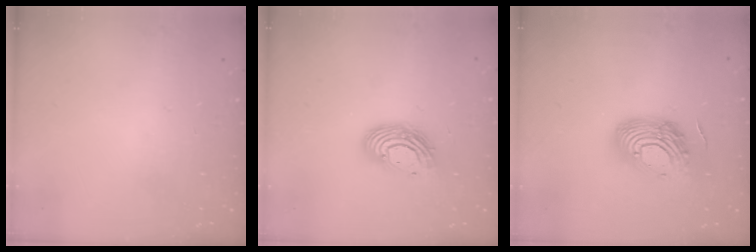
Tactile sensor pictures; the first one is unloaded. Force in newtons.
{"total": 11.9, "press": 11.9, "slide": 1.0}
{"total": 15.8, "press": 15.8, "slide": 1.1}